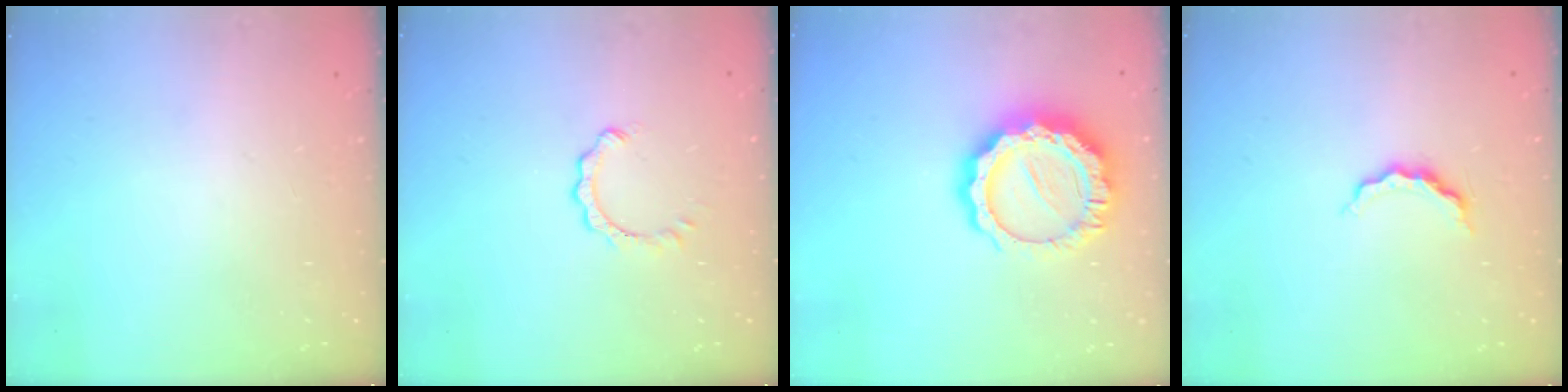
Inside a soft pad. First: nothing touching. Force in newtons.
{"total": 1.0, "press": 1.0, "slide": 0.2}
{"total": 15.4, "press": 15.3, "slide": 1.2}
{"total": 5.4, "press": 5.3, "slide": 0.7}